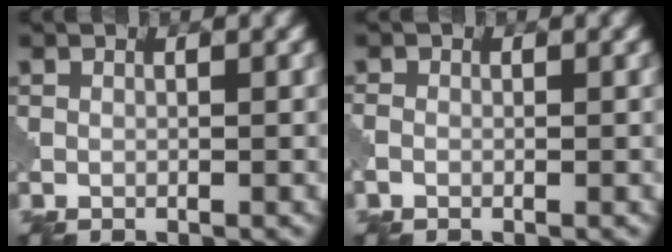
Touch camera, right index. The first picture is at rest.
{"total": 0.8, "force": [-0.4, 0.6, 0.3], "torque": [-0.005, -0.002, -0.009]}